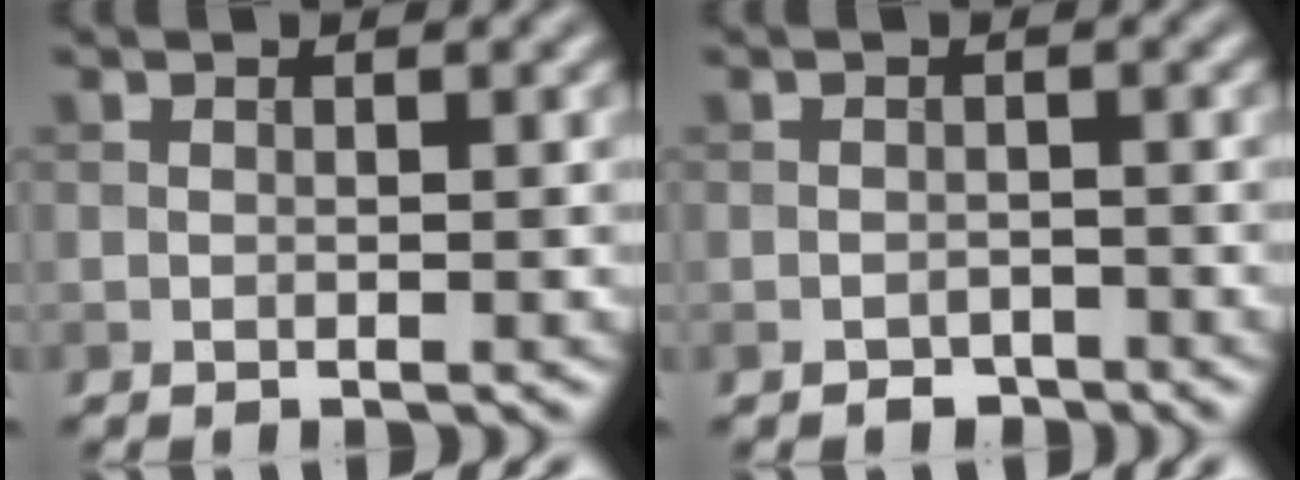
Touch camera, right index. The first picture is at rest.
{"total": 1.4, "force": [-1.2, 0.7, 0.2], "torque": [0.001, 0.002, -0.020]}